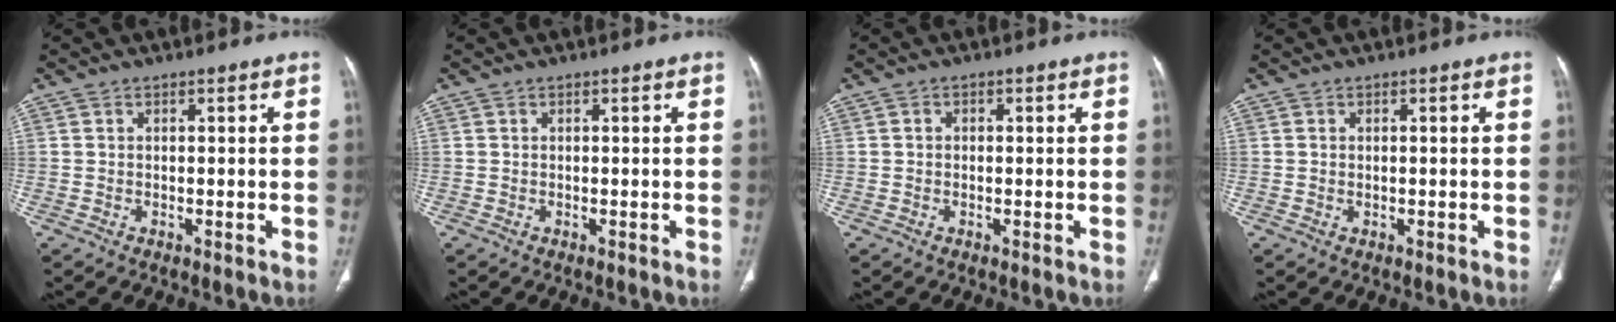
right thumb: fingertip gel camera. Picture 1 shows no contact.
{"total": 0.0}
{"total": 0.6, "force": [0.0, 0.5, 0.3], "torque": [0.001, 0.003, -0.004]}
{"total": 0.0}